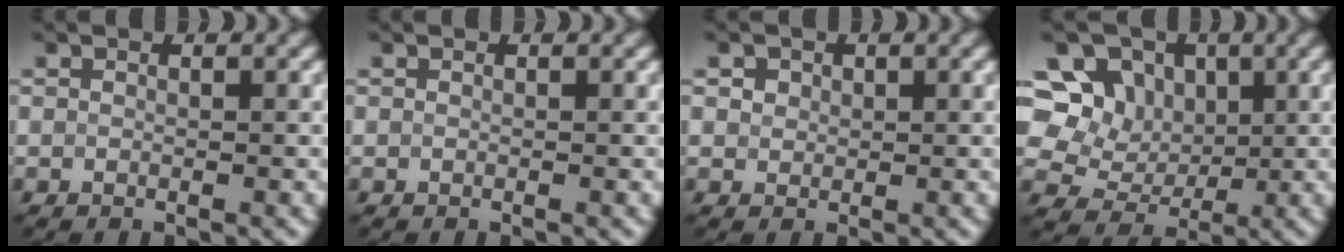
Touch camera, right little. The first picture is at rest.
{"total": 0.0}
{"total": 2.0, "force": [1.0, 1.6, 0.8], "torque": [-0.020, 0.003, 0.021]}
{"total": 8.3, "force": [3.4, 6.7, 3.7], "torque": [-0.055, 0.012, 0.043]}